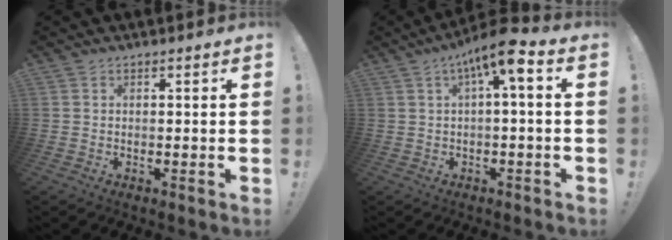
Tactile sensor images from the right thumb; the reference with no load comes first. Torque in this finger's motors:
{"motor_torque": [0.43, 0.48, 0.94, 0.13, 0.35]}